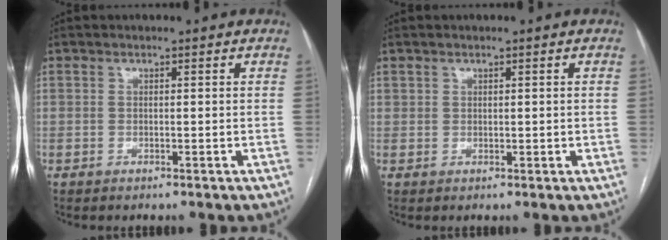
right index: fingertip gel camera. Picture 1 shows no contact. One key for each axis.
{"total": 0.9, "fx": 0.5, "fy": 0.7, "fz": 0.1, "tx": 0.006, "ty": 0.000, "tz": 0.008}